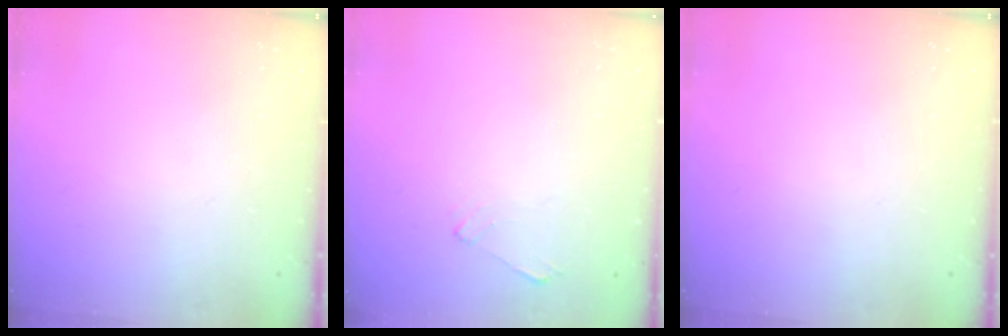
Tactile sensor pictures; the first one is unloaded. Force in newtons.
{"total": 1.0, "press": 1.0, "slide": 0.3}
{"total": 0.0}